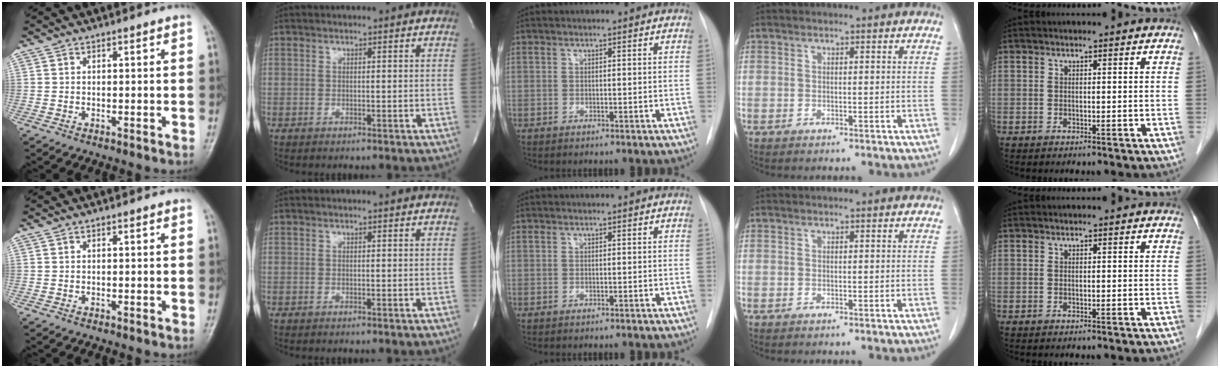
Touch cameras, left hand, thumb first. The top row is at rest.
{}